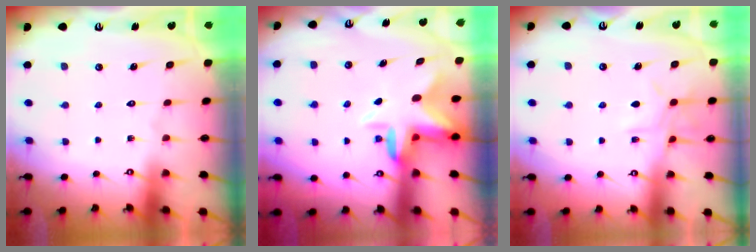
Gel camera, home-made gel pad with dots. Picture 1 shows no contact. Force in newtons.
{"total": 4.6, "press": 4.5, "slide": 0.9}
{"total": 6.8, "press": 6.7, "slide": 0.7}